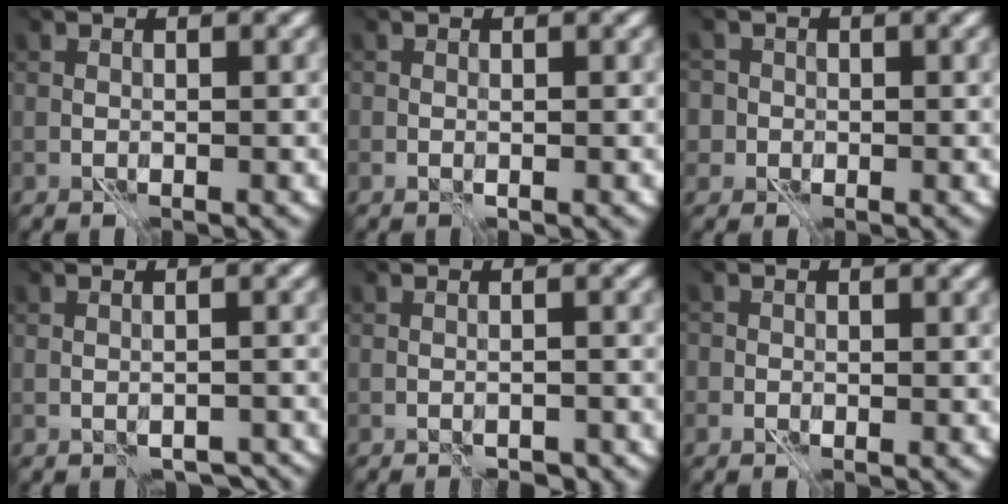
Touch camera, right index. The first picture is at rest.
{"total": 0.0}
{"total": 4.8, "force": [1.5, 4.2, 1.9], "torque": [-0.040, 0.030, 0.008]}
{"total": 1.4, "force": [-1.2, 0.7, -0.3], "torque": [0.028, 0.002, -0.009]}
{"total": 2.0, "force": [-2.0, 0.1, 0.1], "torque": [0.022, 0.005, -0.020]}
{"total": 1.2, "force": [-0.3, 1.1, 0.4], "torque": [0.001, 0.012, -0.012]}